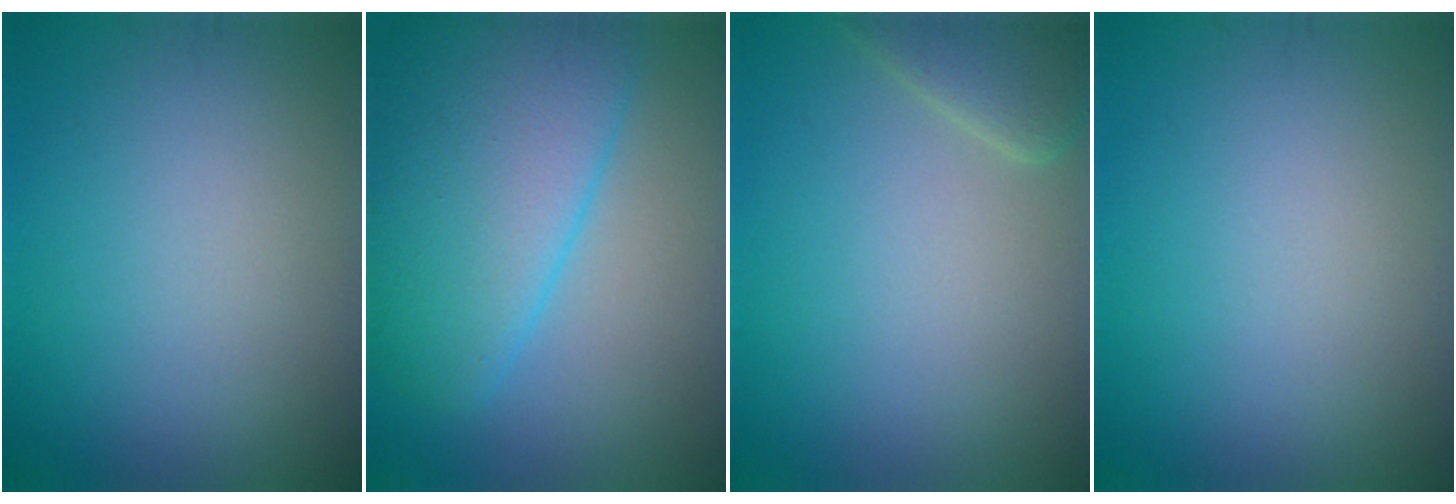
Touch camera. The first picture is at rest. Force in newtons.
{"total": 8.1, "press": 8.1, "slide": 0.5}
{"total": 2.6, "press": 2.5, "slide": 0.3}
{"total": 0.0}